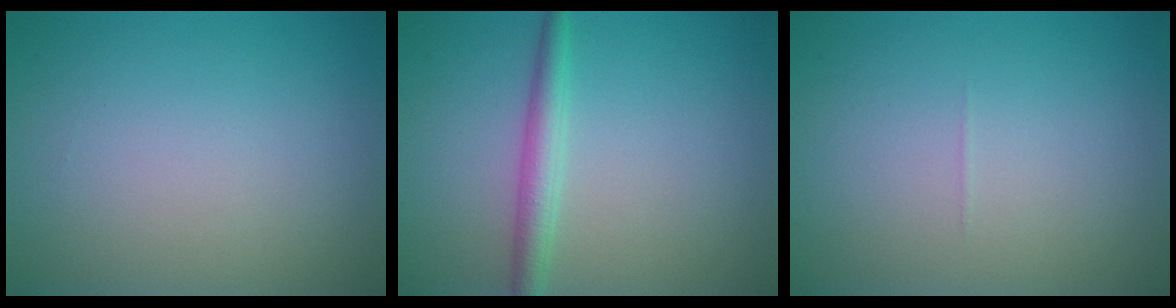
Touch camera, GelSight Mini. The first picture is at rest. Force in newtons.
{"total": 2.5, "press": 2.5, "slide": 0.0}
{"total": 0.0}